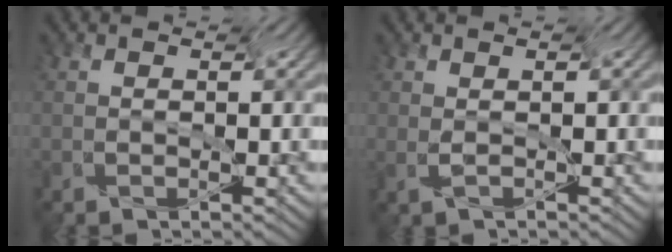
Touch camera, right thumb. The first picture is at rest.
{"total": 0.7, "force": [0.5, -0.1, 0.4], "torque": [-0.005, -0.004, 0.015]}